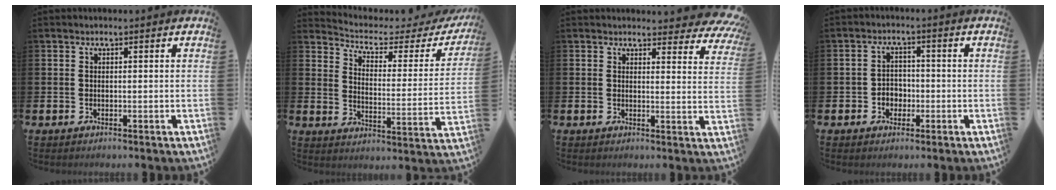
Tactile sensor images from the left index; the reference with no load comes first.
{"total": 4.0, "force": [3.2, 1.7, 1.7], "torque": [-0.056, -0.027, 0.042]}
{"total": 3.4, "force": [3.2, 1.1, 0.5], "torque": [0.003, -0.027, 0.051]}
{"total": 2.8, "force": [-1.0, 2.5, 1.0], "torque": [-0.011, 0.001, -0.027]}